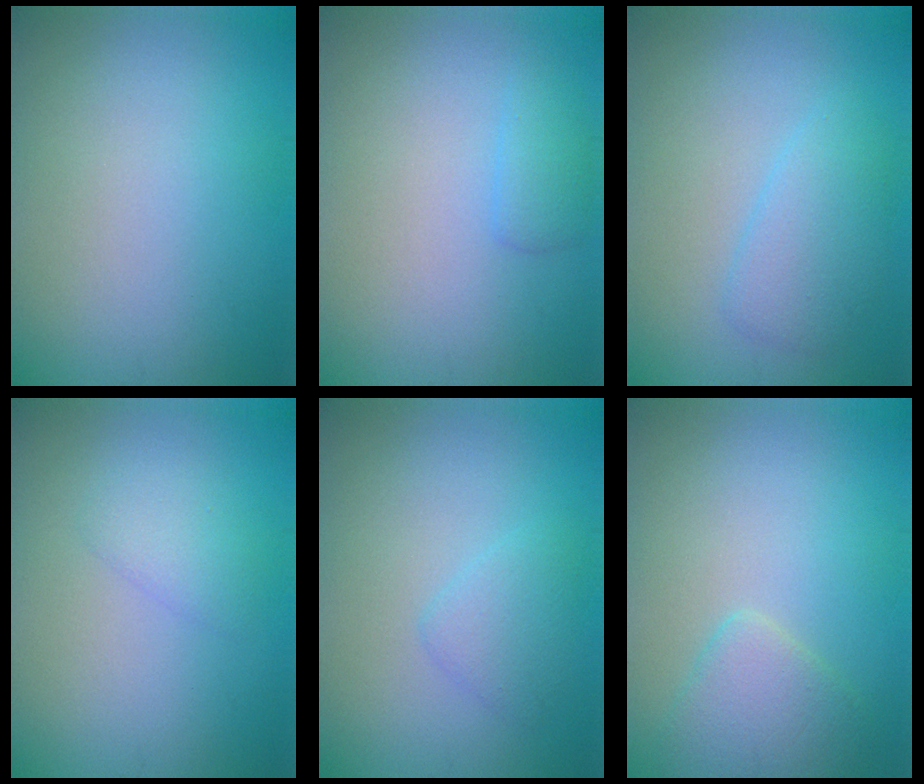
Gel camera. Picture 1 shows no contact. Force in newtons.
{"total": 1.5, "press": 1.5, "slide": 0.1}
{"total": 2.6, "press": 2.6, "slide": 0.1}
{"total": 1.3, "press": 1.3, "slide": 0.1}
{"total": 1.7, "press": 1.7, "slide": 0.1}
{"total": 2.7, "press": 2.7, "slide": 0.3}